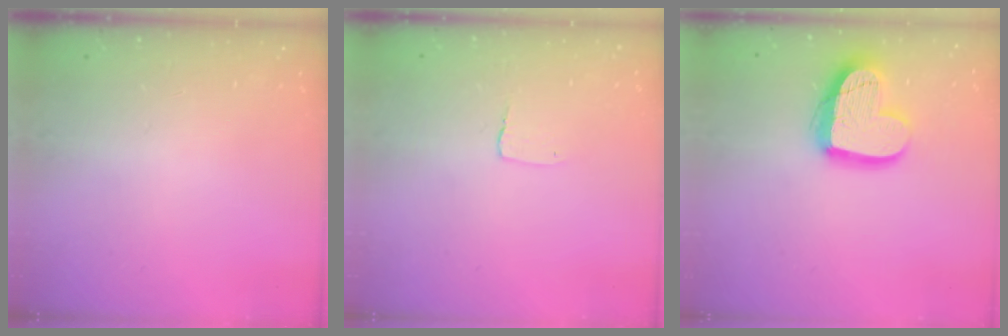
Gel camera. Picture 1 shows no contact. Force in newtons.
{"total": 2.7, "press": 2.7, "slide": 0.2}
{"total": 17.8, "press": 17.7, "slide": 1.4}